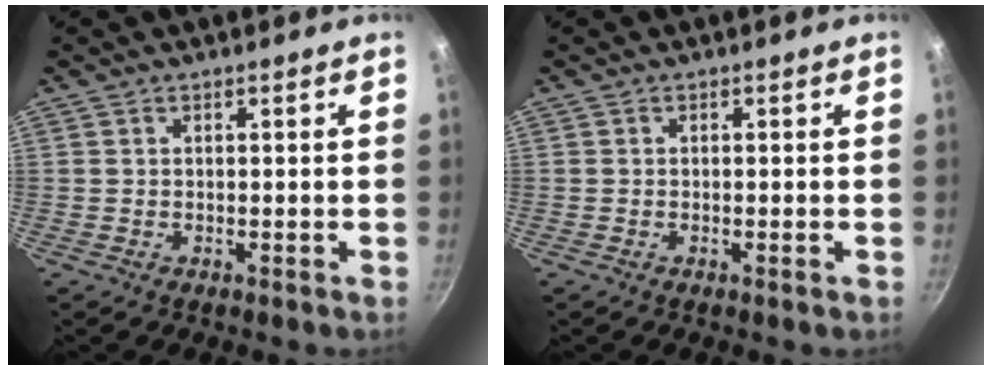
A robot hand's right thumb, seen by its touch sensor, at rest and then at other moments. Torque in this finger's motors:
{"motor_torque": [-0.13, 0.26, 0.15, -0.53, 0.06]}